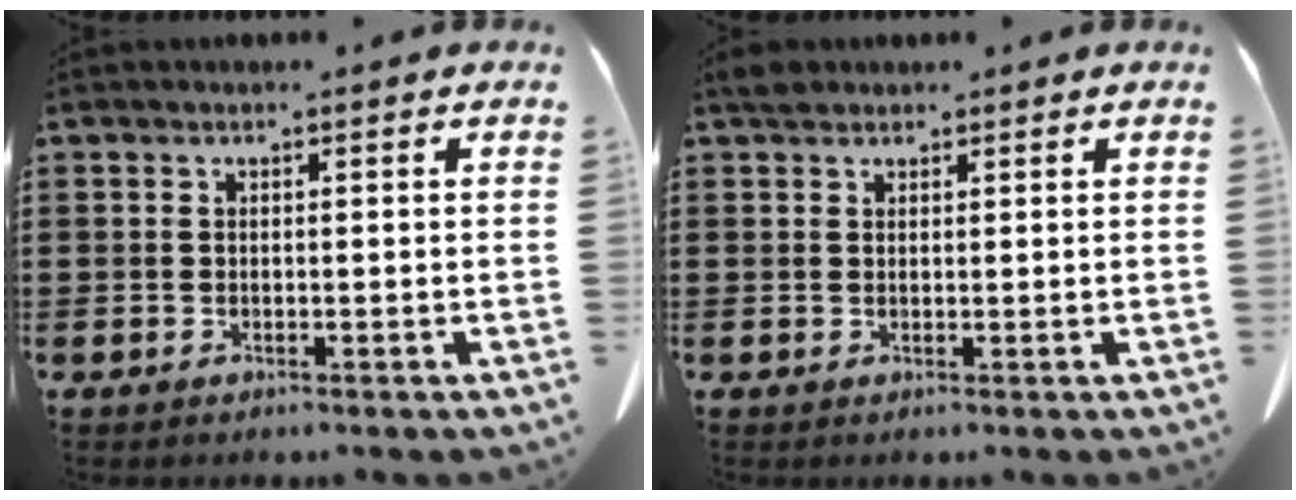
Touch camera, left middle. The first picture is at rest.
{"total": 1.7, "force": [1.5, 0.8, 0.6], "torque": [-0.008, 0.001, 0.026]}